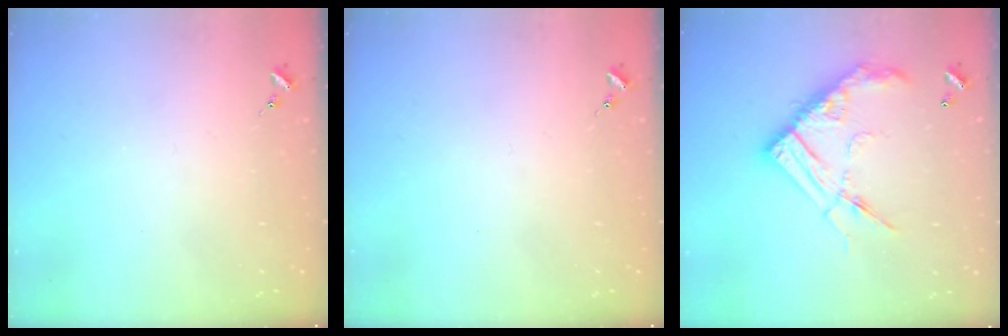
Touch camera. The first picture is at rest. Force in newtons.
{"total": 0.0}
{"total": 19.2, "press": 19.1, "slide": 1.9}